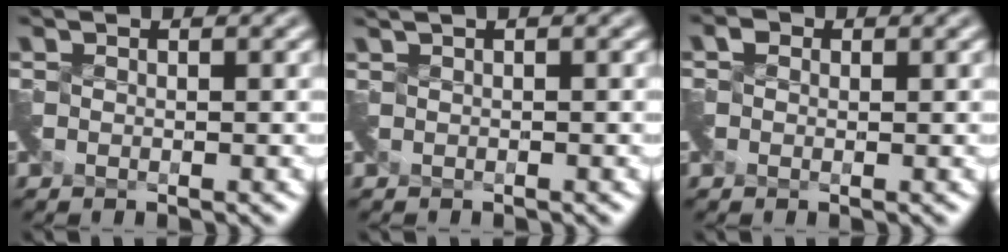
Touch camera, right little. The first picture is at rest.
{"total": 0.7, "force": [0.3, 0.3, 0.5], "torque": [-0.010, -0.004, 0.006]}
{"total": 1.1, "force": [-0.5, 0.4, -1.0], "torque": [0.017, -0.003, -0.005]}